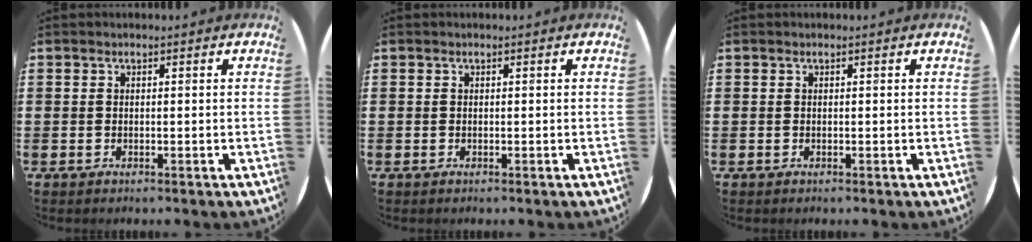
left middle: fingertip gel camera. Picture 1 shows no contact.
{"total": 0.0}
{"total": 0.0}